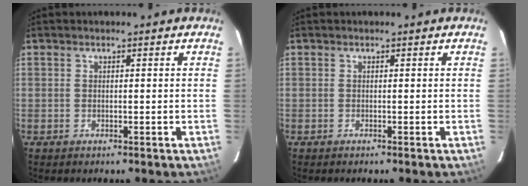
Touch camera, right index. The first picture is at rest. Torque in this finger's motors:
{"motor_torque": [0.04, -0.06, 0.03, 0.01]}